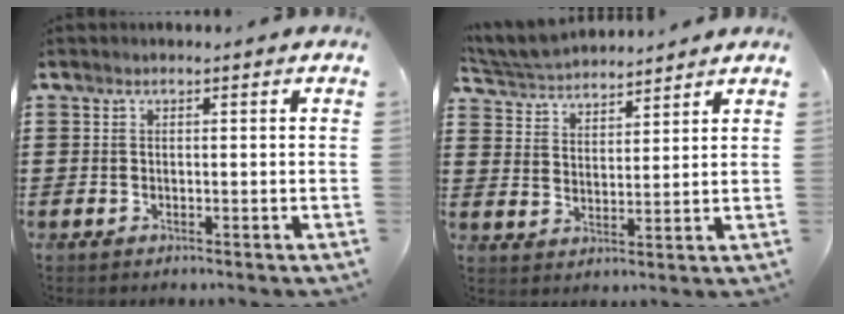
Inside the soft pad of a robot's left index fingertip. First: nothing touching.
{"total": 5.4, "force": [5.3, 0.7, 0.6], "torque": [-0.034, -0.019, 0.097]}